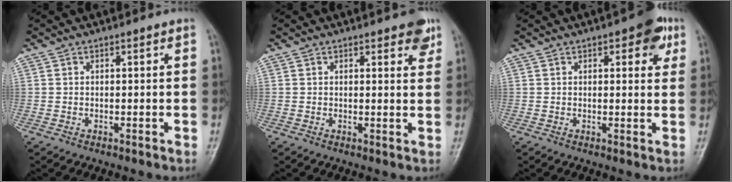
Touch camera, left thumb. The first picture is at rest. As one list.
[{"total": 4.4, "force": [2.7, 1.6, 3.0], "torque": [-0.021, -0.010, 0.028]}, {"total": 6.1, "force": [2.8, 2.6, 4.7], "torque": [-0.033, -0.005, 0.025]}]